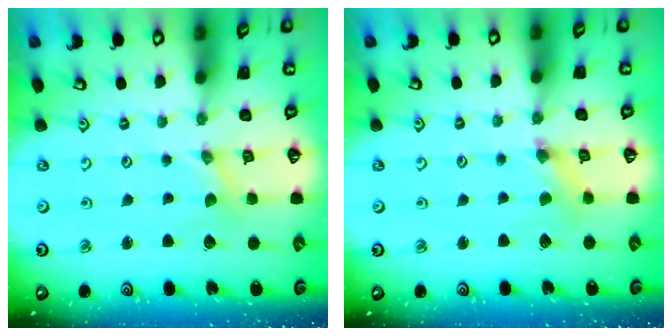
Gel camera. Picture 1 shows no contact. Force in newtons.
{"total": 2.5, "press": 2.5, "slide": 0.4}